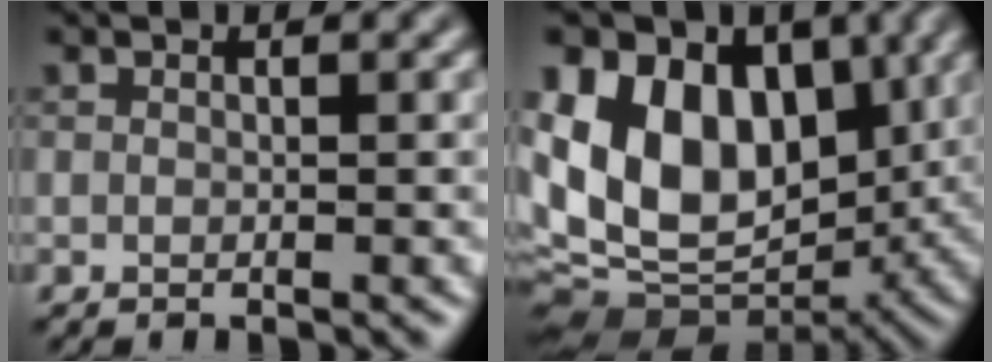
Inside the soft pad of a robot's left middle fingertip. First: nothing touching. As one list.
[{"total": 15.2, "force": [2.2, 10.7, 10.7], "torque": [-0.185, 0.012, 0.042]}]